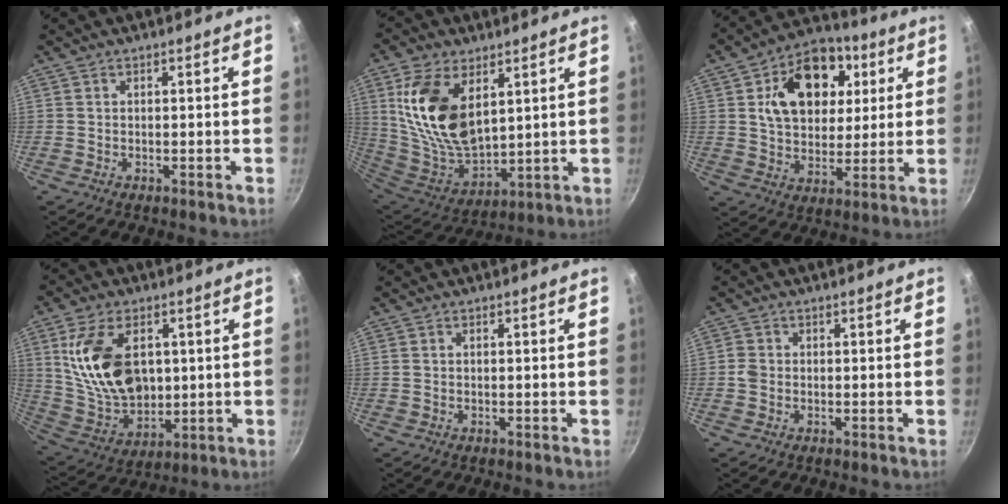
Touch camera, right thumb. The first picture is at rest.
{"total": 18.9, "force": [6.2, 10.8, 14.2], "torque": [-0.257, -0.043, 0.135]}
{"total": 18.7, "force": [5.6, 13.2, 12.1], "torque": [-0.155, 0.002, 0.082]}
{"total": 18.8, "force": [3.7, 12.2, 13.8], "torque": [-0.229, -0.022, 0.085]}
{"total": 0.6, "force": [0.0, 0.5, 0.4], "torque": [-0.011, 0.004, -0.001]}
{"total": 2.1, "force": [-0.5, 1.8, 1.0], "torque": [-0.016, 0.010, -0.011]}